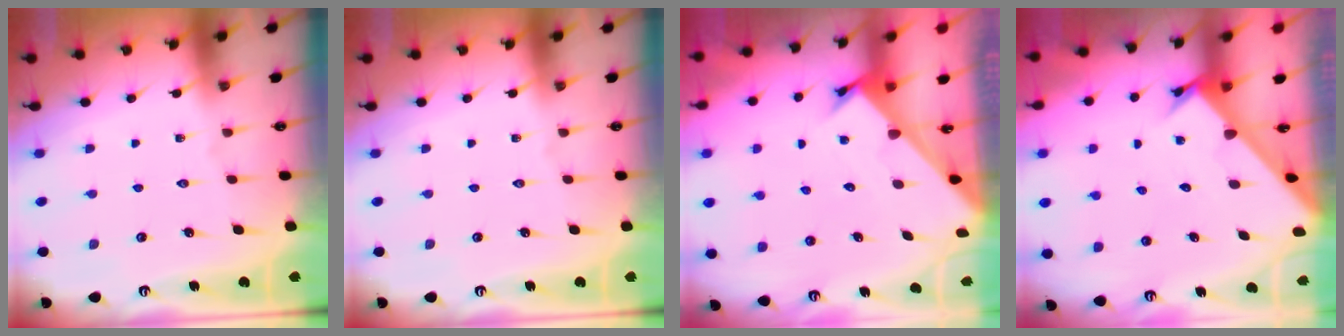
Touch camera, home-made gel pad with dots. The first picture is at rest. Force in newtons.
{"total": 0.0}
{"total": 2.4, "press": 2.4, "slide": 0.2}
{"total": 2.1, "press": 2.1, "slide": 0.2}